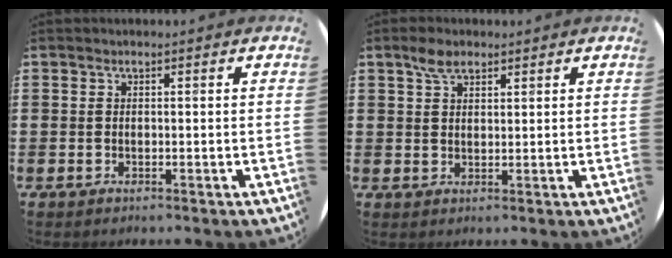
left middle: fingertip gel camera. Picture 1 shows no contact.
{"total": 3.3, "force": [2.4, 1.6, 1.6], "torque": [-0.027, 0.004, 0.042]}